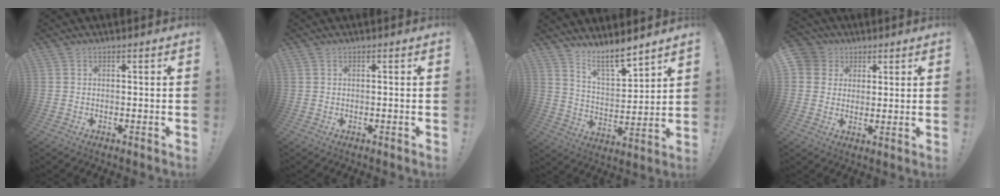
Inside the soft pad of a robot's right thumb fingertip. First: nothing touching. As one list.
[{"total": 0.0}, {"total": 9.7, "force": [8.4, 1.8, 4.4], "torque": [-0.073, -0.071, 0.150]}, {"total": 5.8, "force": [2.2, 5.2, 1.2], "torque": [-0.024, -0.008, 0.046]}]